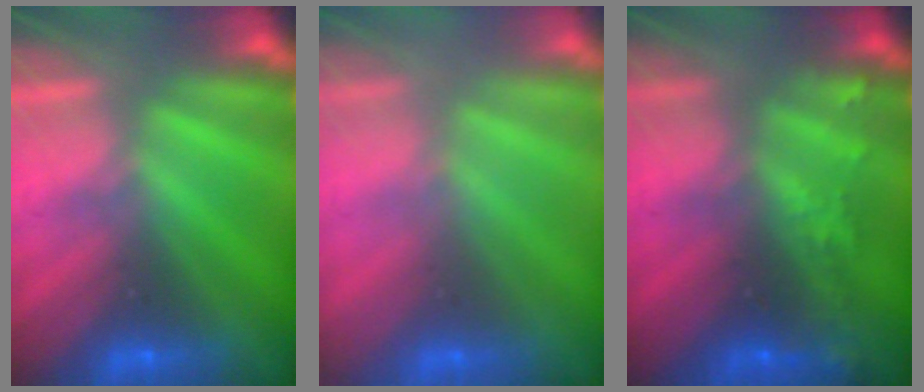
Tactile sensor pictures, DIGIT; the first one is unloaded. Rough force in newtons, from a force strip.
{"total": 2.9}
{"total": 7.0}